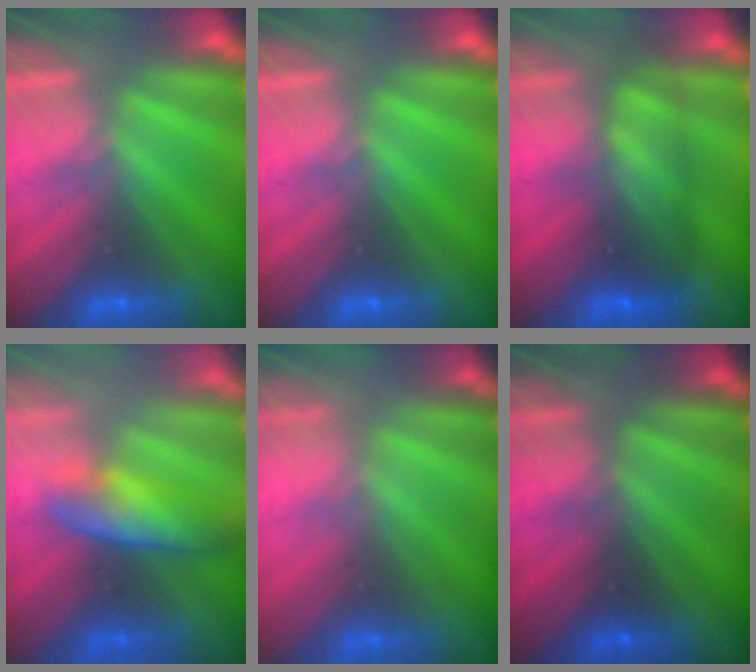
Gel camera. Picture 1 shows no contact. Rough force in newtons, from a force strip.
{"total": 0.0}
{"total": 8.0}
{"total": 3.6}
{"total": 2.4}
{"total": 2.4}